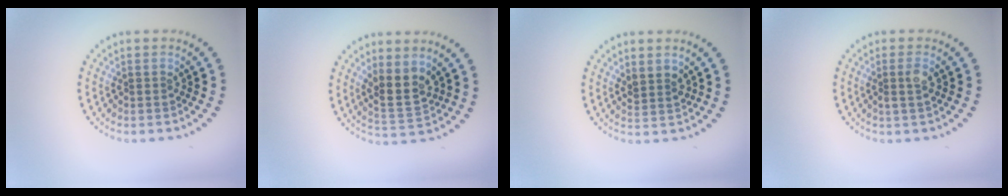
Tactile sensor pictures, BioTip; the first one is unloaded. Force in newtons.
{"total": 3.1, "press": 2.8, "slide": 1.4}
{"total": 1.6, "press": 1.3, "slide": 0.9}
{"total": 1.6, "press": 1.4, "slide": 0.8}